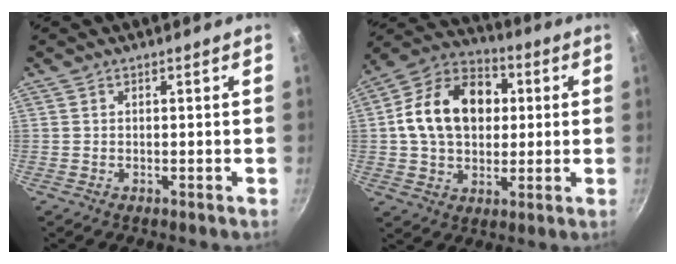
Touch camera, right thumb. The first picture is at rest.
{"total": 17.9, "force": [2.3, 13.2, 11.9], "torque": [-0.170, 0.025, 0.025]}